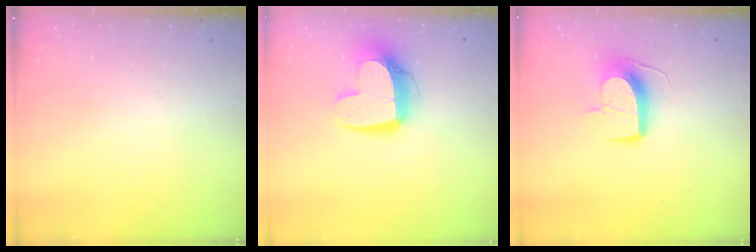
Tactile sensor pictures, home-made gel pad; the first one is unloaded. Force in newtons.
{"total": 12.2, "press": 12.1, "slide": 0.8}
{"total": 11.6, "press": 11.6, "slide": 0.1}